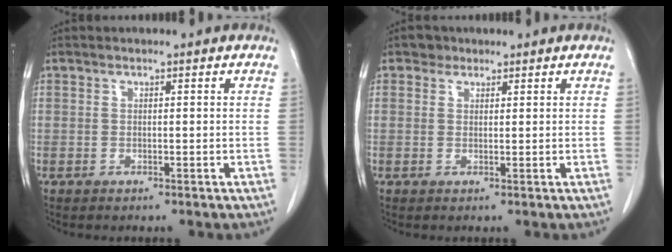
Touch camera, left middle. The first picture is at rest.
{"total": 1.7, "force": [1.1, 1.2, 0.1], "torque": [0.002, 0.001, 0.014]}